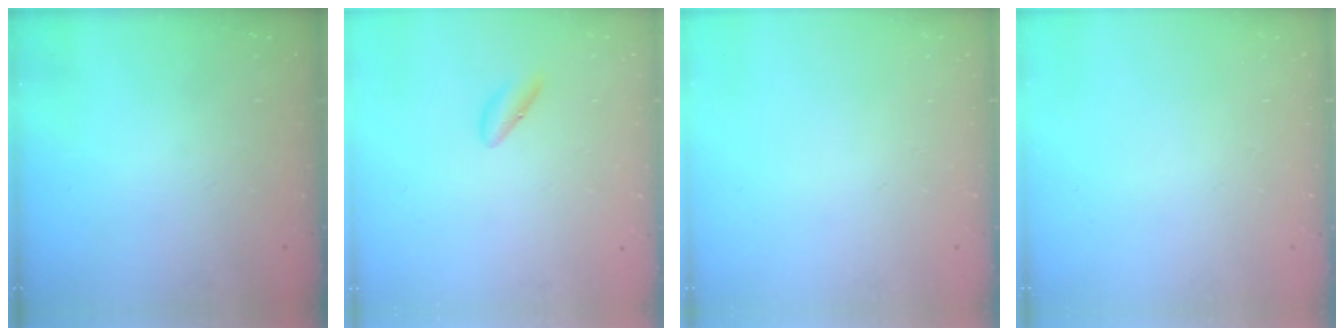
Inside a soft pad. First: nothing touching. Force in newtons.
{"total": 2.8, "press": 2.7, "slide": 0.8}
{"total": 0.0}
{"total": 0.0}